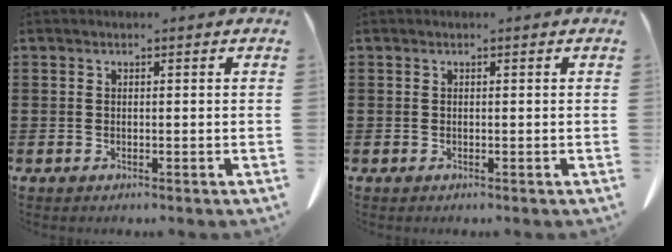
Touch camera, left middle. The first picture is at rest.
{"total": 0.0}